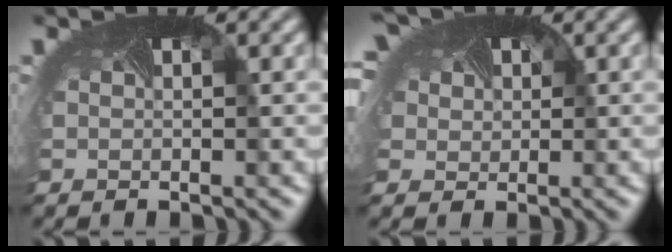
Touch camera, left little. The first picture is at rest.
{"total": 5.2, "force": [2.3, 3.8, 2.6], "torque": [-0.081, 0.008, 0.035]}